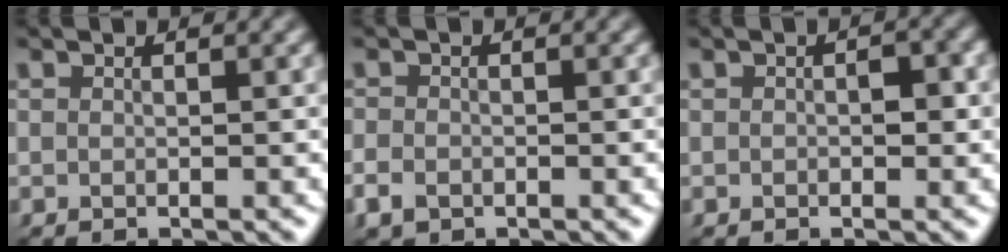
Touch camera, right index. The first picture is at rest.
{"total": 1.9, "force": [-1.0, 1.5, 0.6], "torque": [-0.020, -0.003, -0.019]}
{"total": 1.5, "force": [-0.2, 1.0, 1.1], "torque": [-0.013, -0.005, -0.002]}